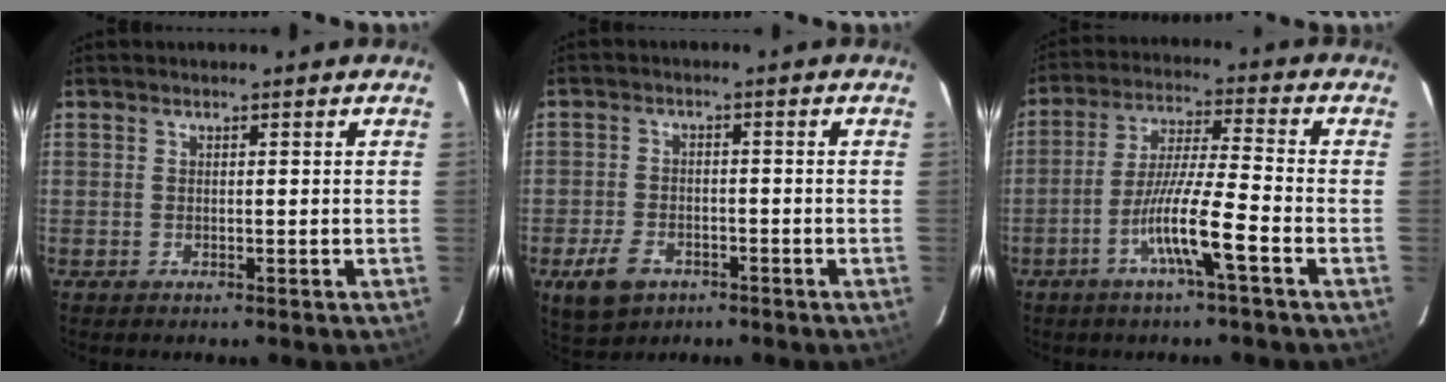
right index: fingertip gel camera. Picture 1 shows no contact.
{"total": 5.8, "force": [-3.0, 3.9, 3.0], "torque": [-0.064, -0.002, -0.042]}
{"total": 9.7, "force": [-4.3, -0.4, 8.7], "torque": [-0.166, -0.001, -0.085]}